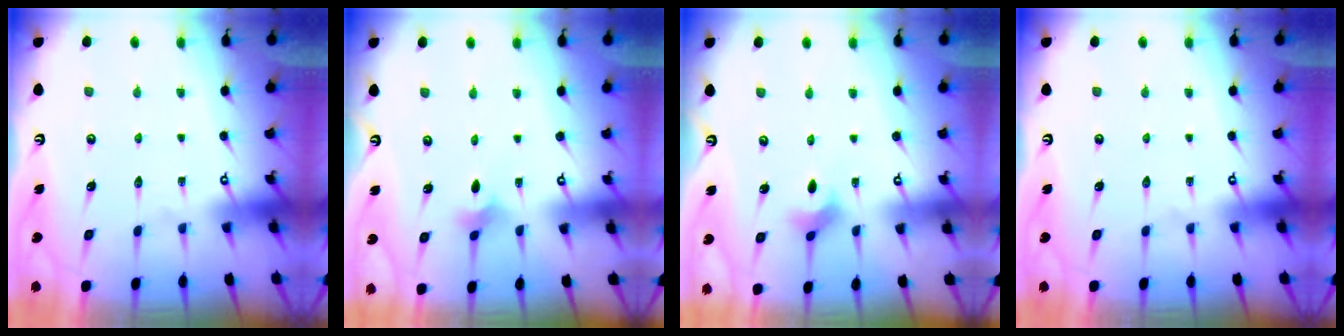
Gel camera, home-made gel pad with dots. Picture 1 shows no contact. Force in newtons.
{"total": 1.8, "press": 1.7, "slide": 0.5}
{"total": 2.7, "press": 2.7, "slide": 0.5}
{"total": 0.0}